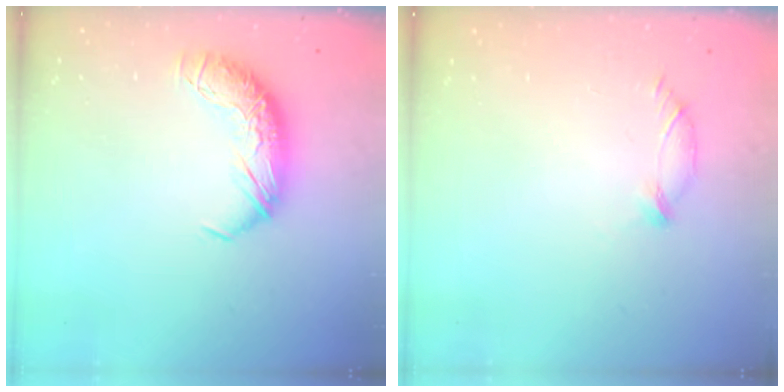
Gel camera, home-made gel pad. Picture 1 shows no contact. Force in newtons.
{"total": 5.3, "press": 5.3, "slide": 0.9}